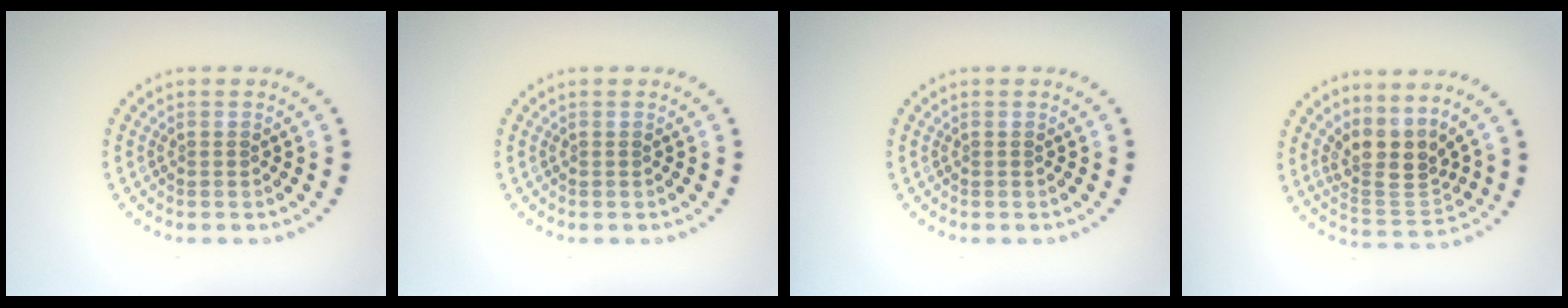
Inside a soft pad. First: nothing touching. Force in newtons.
{"total": 0.0}
{"total": 0.0}
{"total": 3.8, "press": 2.9, "slide": 2.4}